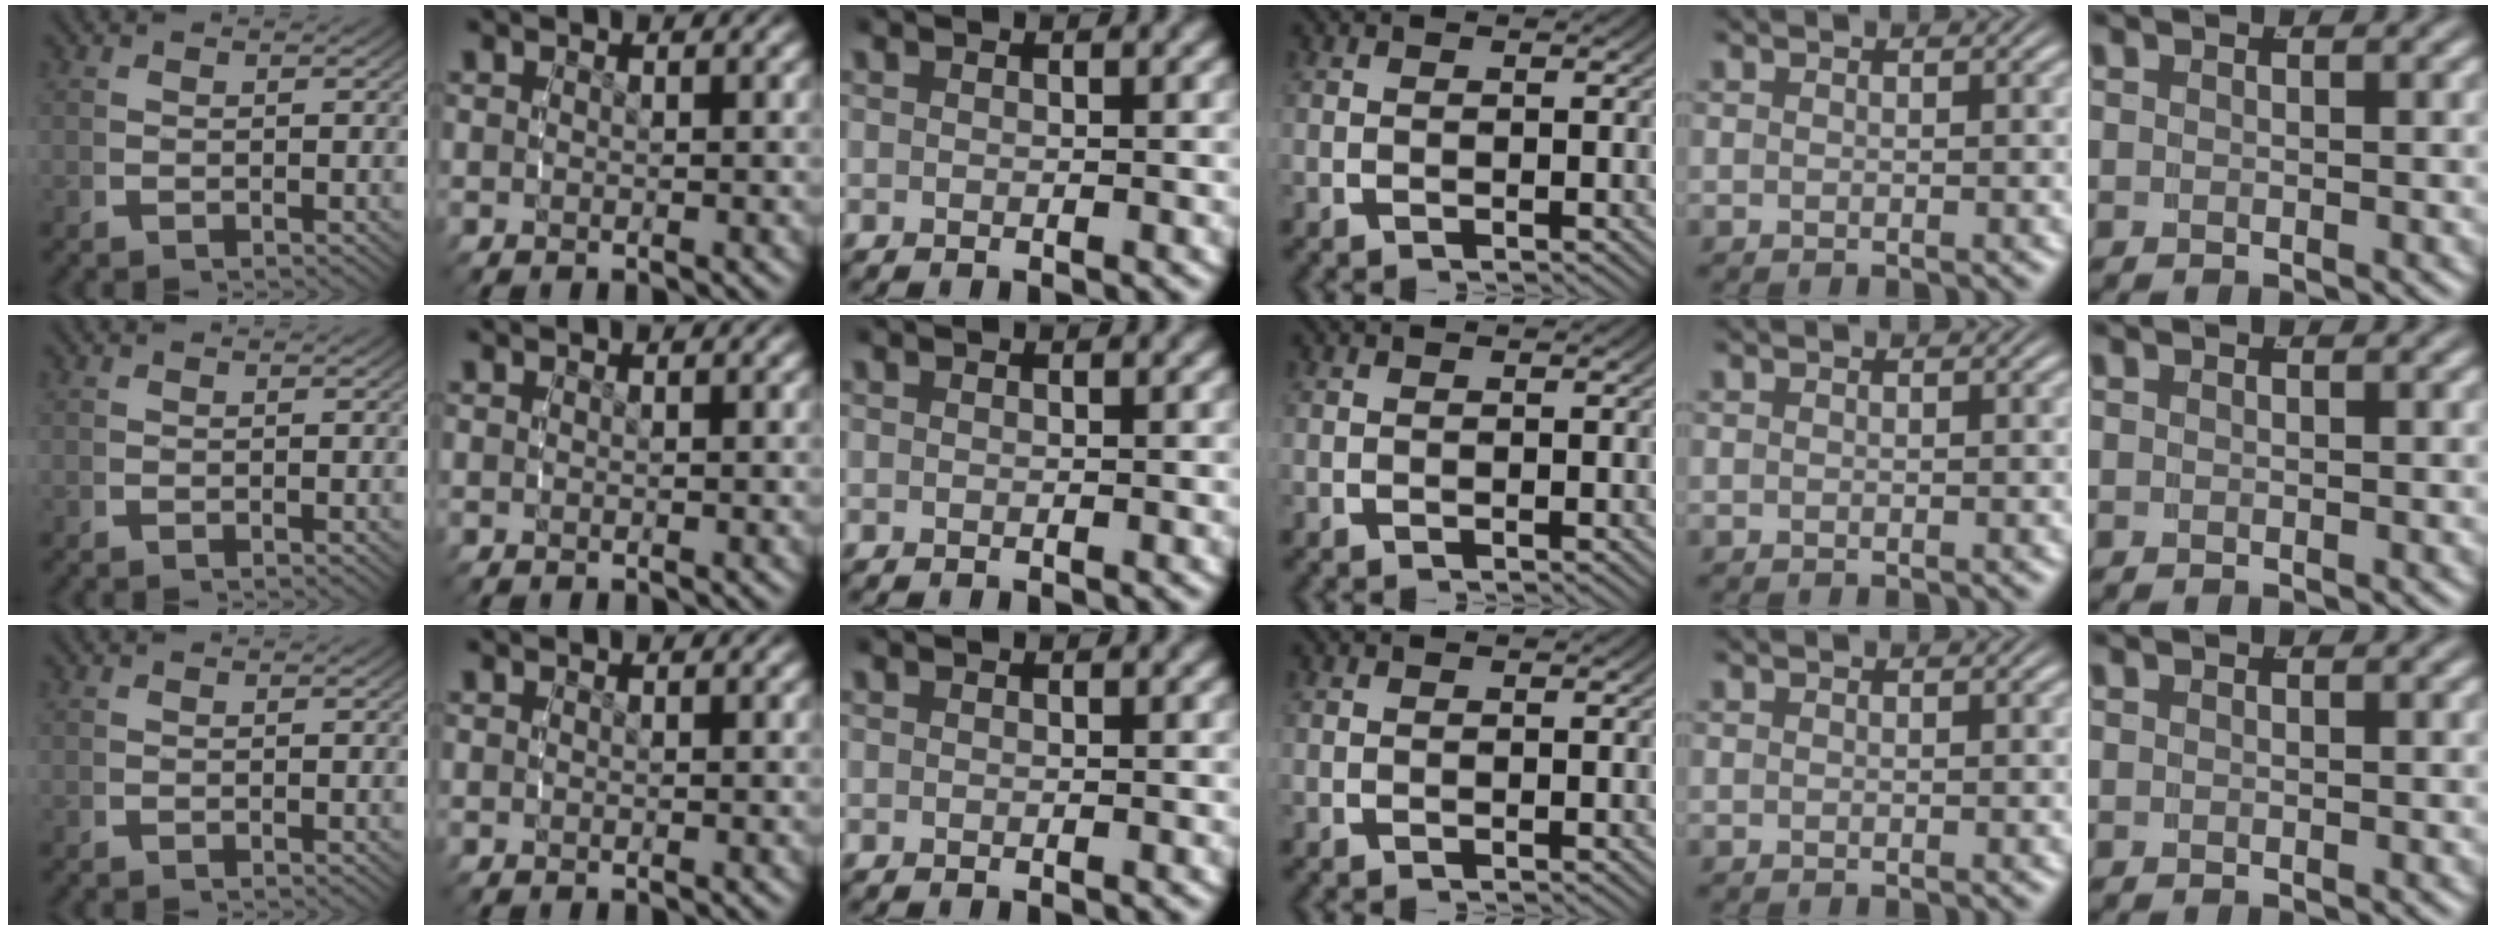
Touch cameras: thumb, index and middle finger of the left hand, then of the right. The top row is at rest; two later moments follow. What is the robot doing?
{"motion": "reach", "object": "jar lid"}